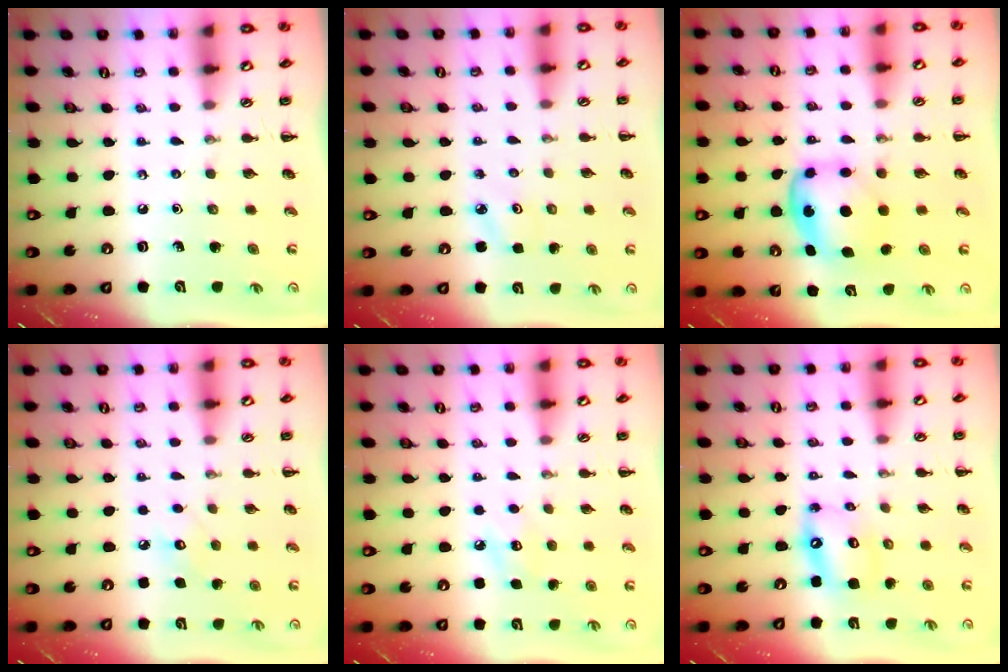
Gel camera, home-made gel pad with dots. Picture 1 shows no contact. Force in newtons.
{"total": 2.5, "press": 2.4, "slide": 0.7}
{"total": 5.9, "press": 5.9, "slide": 0.3}
{"total": 6.7, "press": 6.4, "slide": 1.7}
{"total": 7.6, "press": 7.3, "slide": 2.2}
{"total": 11.3, "press": 11.0, "slide": 2.9}